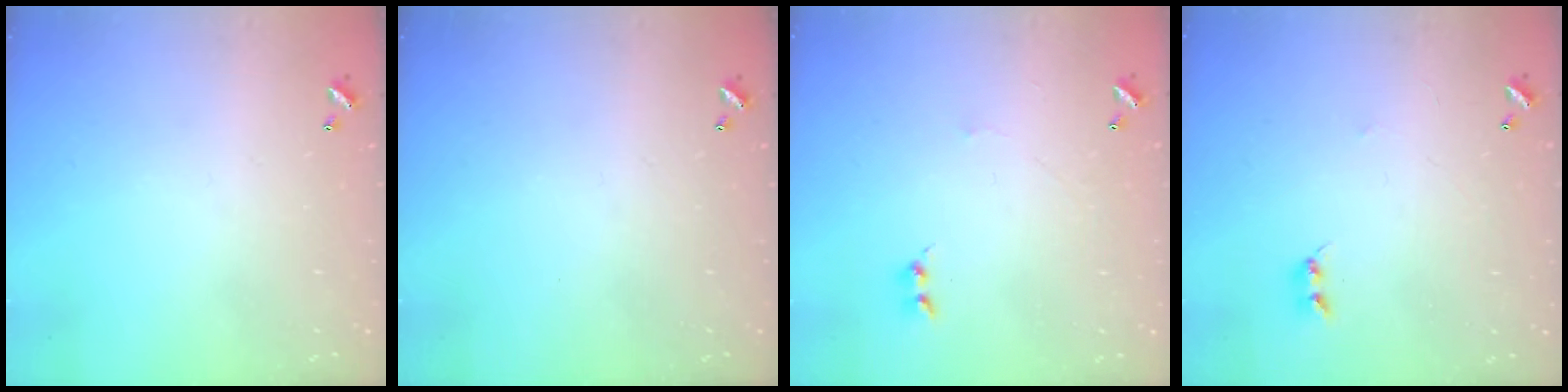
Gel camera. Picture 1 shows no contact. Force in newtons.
{"total": 0.0}
{"total": 0.8, "press": 0.7, "slide": 0.5}
{"total": 2.2, "press": 2.2, "slide": 0.4}